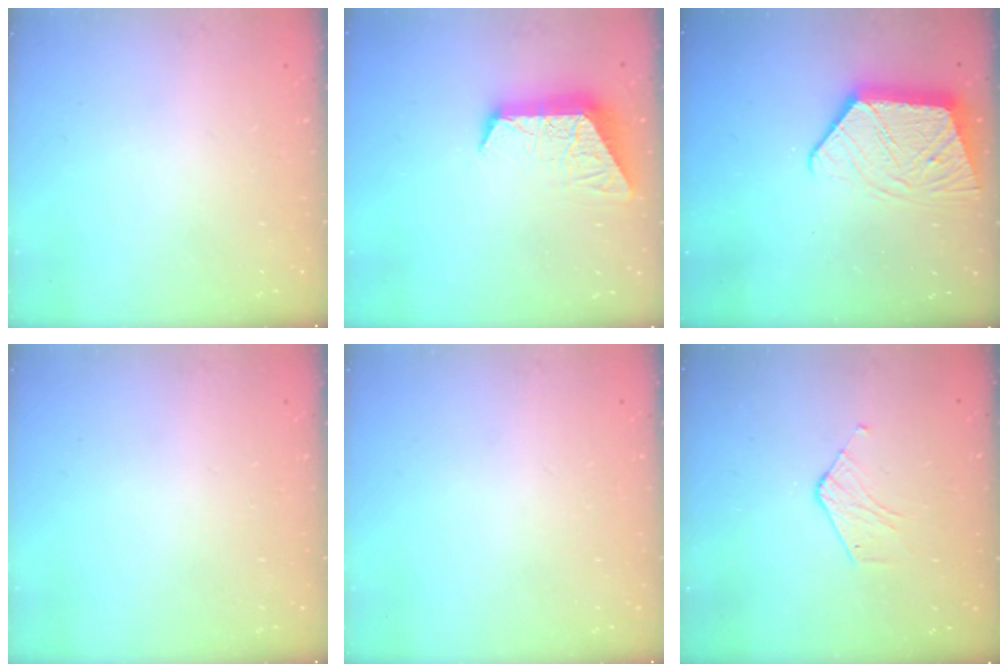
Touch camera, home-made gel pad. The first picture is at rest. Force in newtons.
{"total": 10.3, "press": 10.3, "slide": 0.9}
{"total": 13.7, "press": 13.6, "slide": 1.0}
{"total": 0.0}
{"total": 0.0}
{"total": 4.4, "press": 4.4, "slide": 0.3}